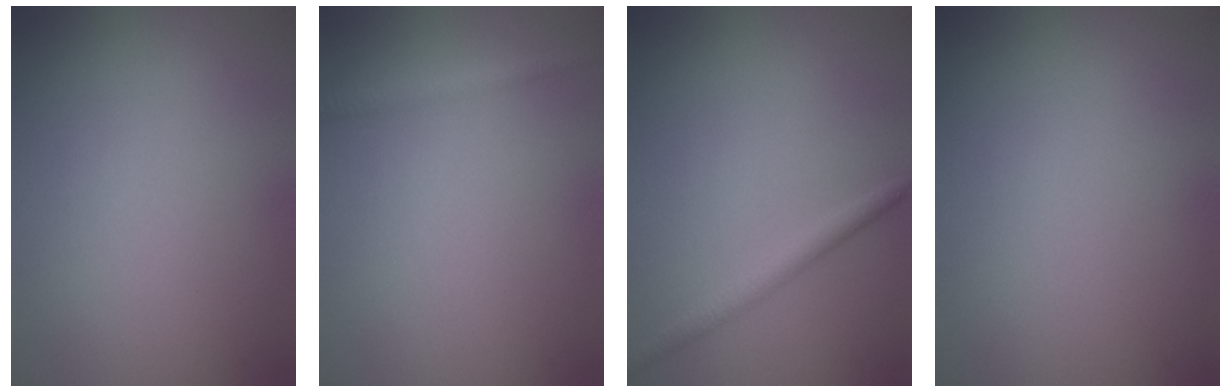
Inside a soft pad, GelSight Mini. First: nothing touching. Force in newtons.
{"total": 1.4, "press": 1.4, "slide": 0.0}
{"total": 2.0, "press": 2.0, "slide": 0.1}
{"total": 0.0}